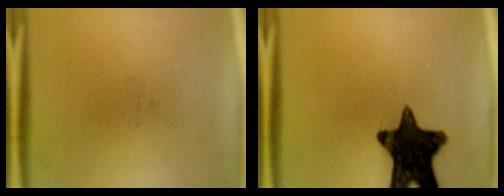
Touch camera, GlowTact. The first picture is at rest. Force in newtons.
{"total": 15.2}